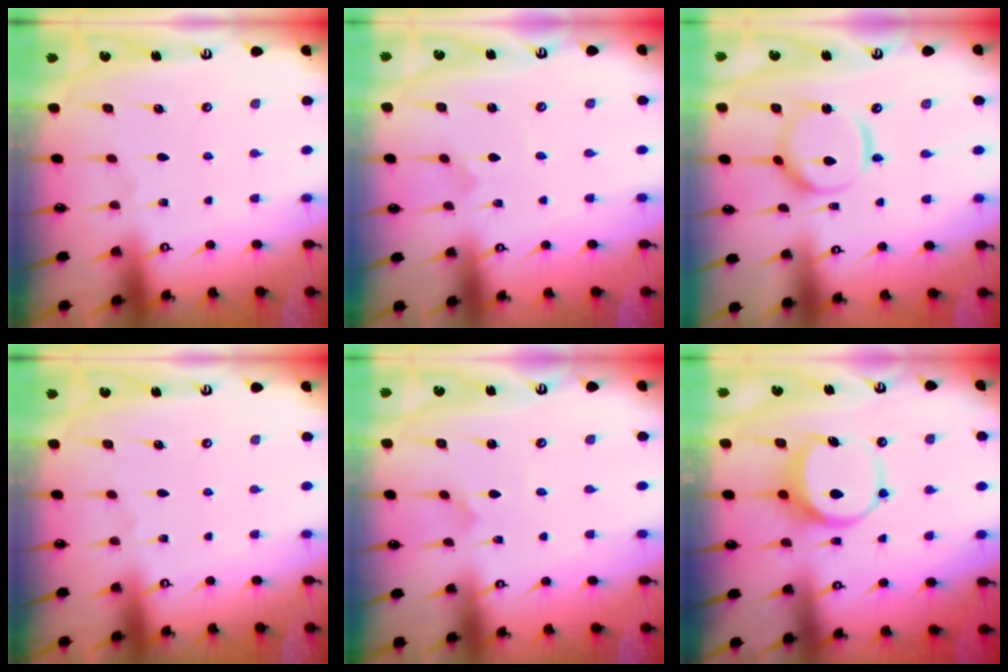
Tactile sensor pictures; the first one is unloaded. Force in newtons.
{"total": 0.0}
{"total": 12.1, "press": 12.0, "slide": 1.1}
{"total": 0.0}
{"total": 0.6, "press": 0.6, "slide": 0.0}
{"total": 7.9, "press": 7.9, "slide": 0.5}